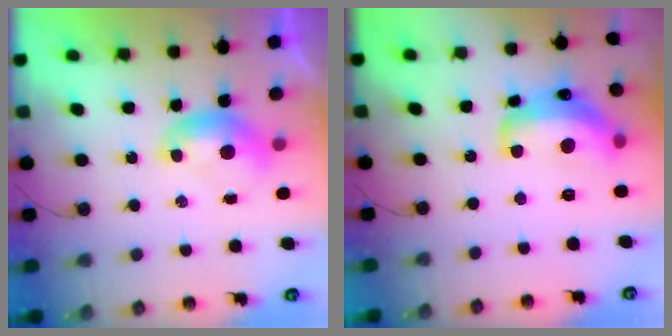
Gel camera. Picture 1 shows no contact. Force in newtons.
{"total": 10.7, "press": 10.7, "slide": 1.0}